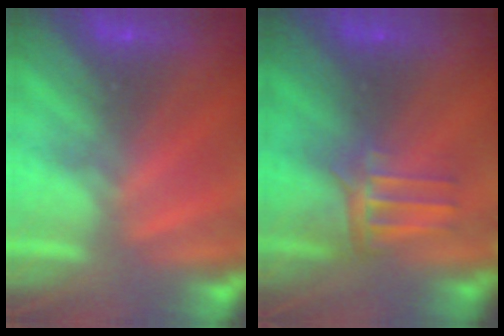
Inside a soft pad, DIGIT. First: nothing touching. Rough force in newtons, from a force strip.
{"total": 3.8}